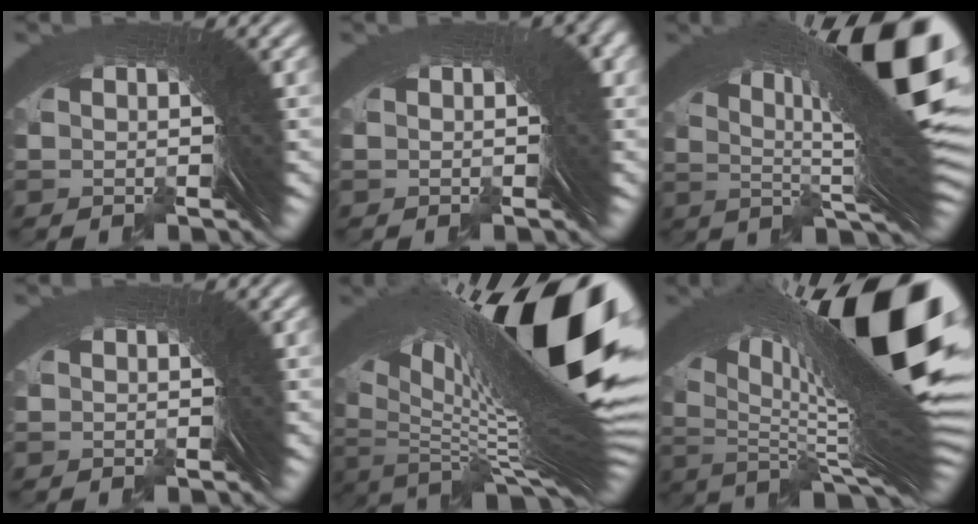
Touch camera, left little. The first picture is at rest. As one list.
[{"total": 1.3, "force": [-0.3, 1.2, 0.4], "torque": [0.002, 0.002, -0.009]}, {"total": 21.4, "force": [4.8, 7.5, 19.4], "torque": [-0.240, 0.029, 0.063]}, {"total": 0.9, "force": [-0.5, 0.6, -0.4], "torque": [0.010, -0.002, -0.009]}, {"total": 28.6, "force": [2.7, 11.2, 26.2], "torque": [-0.349, 0.023, 0.034]}, {"total": 25.7, "force": [3.4, 9.8, 23.6], "torque": [-0.301, 0.019, 0.047]}]